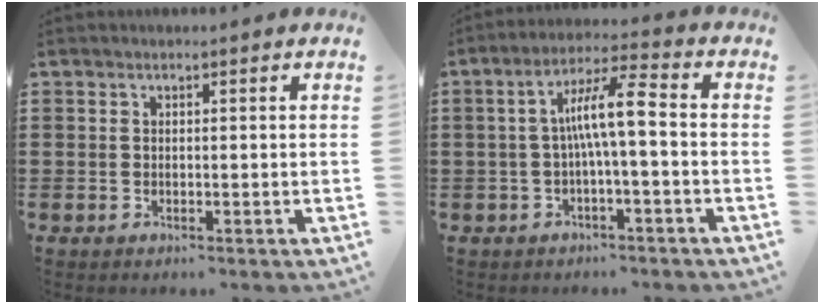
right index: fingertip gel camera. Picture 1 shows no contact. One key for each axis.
{"total": 7.9, "fx": -0.3, "fy": 1.3, "fz": 7.8, "tx": -0.143, "ty": 0.013, "tz": -0.012}